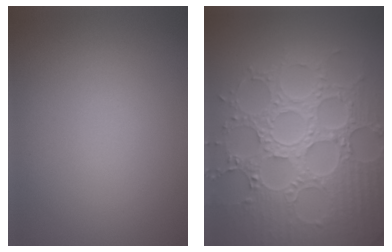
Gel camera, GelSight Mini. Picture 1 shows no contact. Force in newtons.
{"total": 8.8, "press": 6.5, "slide": 5.8}